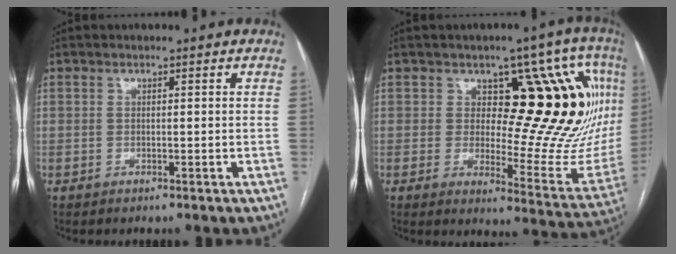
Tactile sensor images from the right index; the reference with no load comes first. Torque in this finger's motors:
{"motor_torque": [1.52, 0.62, 0.36, 0.05]}